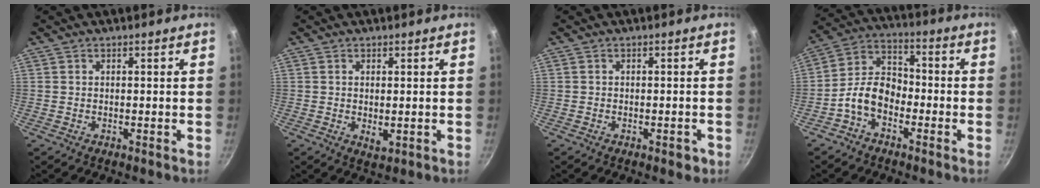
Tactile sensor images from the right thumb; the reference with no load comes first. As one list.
[{"total": 2.3, "force": [0.0, 1.2, 2.0], "torque": [-0.033, -0.007, 0.004]}, {"total": 2.0, "force": [-1.0, 1.1, 1.3], "torque": [-0.010, 0.013, -0.007]}, {"total": 9.1, "force": [-3.8, 6.0, 5.7], "torque": [-0.081, 0.045, -0.089]}]